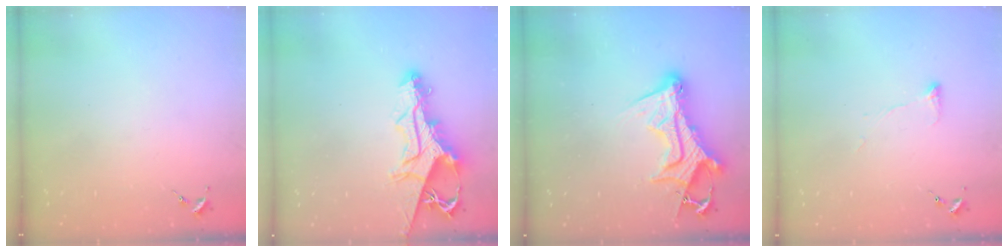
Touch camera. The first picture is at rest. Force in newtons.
{"total": 13.3, "press": 13.2, "slide": 1.5}
{"total": 14.6, "press": 14.5, "slide": 1.6}
{"total": 4.7, "press": 4.7, "slide": 0.8}